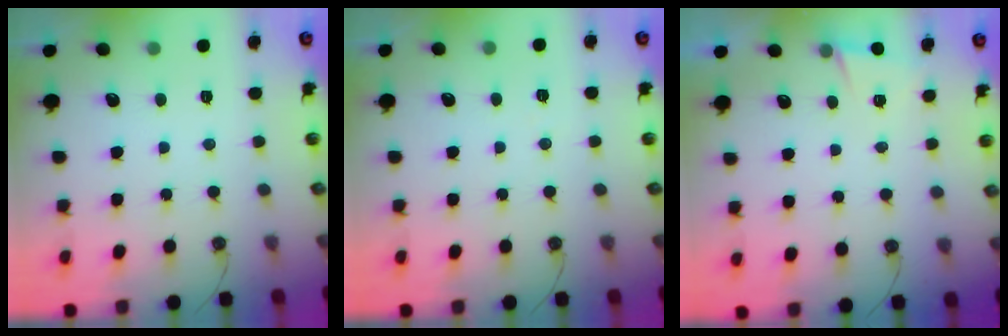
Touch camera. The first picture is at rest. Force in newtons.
{"total": 4.8, "press": 2.1, "slide": 4.4}
{"total": 2.7, "press": 2.6, "slide": 1.0}